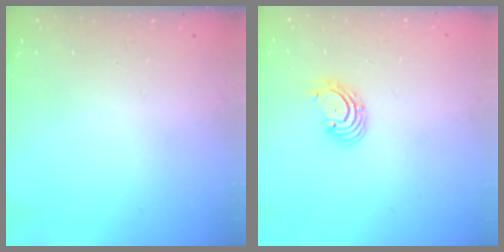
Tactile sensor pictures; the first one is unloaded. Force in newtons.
{"total": 2.9, "press": 2.9, "slide": 0.3}